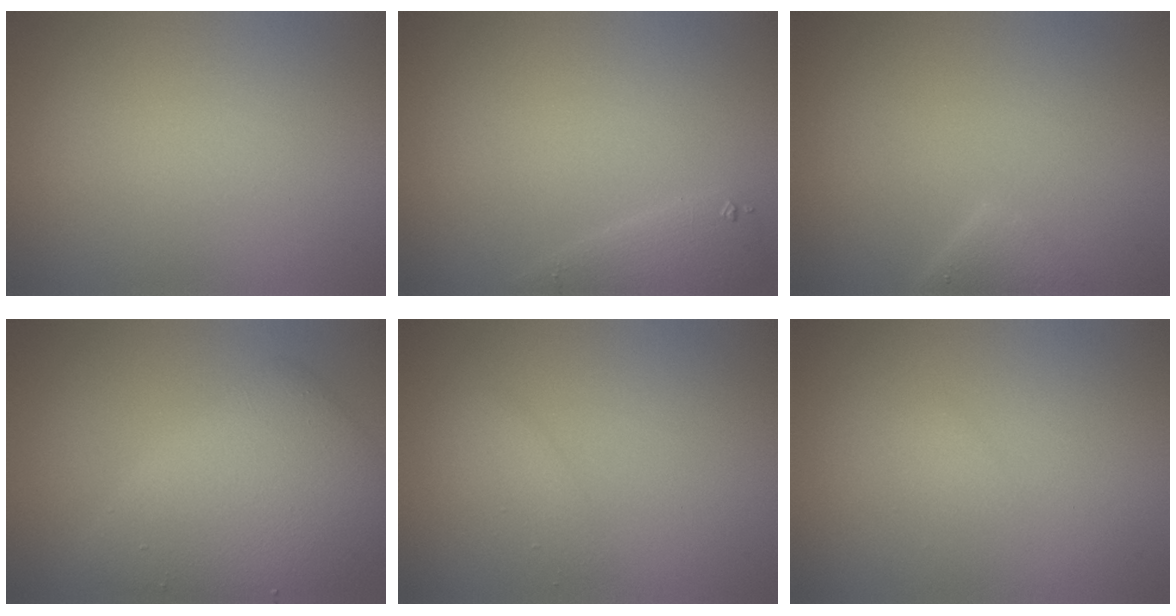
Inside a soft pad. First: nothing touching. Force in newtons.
{"total": 1.7, "press": 1.7, "slide": 0.2}
{"total": 1.9, "press": 1.9, "slide": 0.1}
{"total": 6.9, "press": 6.9, "slide": 0.1}
{"total": 1.3, "press": 1.3, "slide": 0.1}
{"total": 0.7, "press": 0.7, "slide": 0.1}